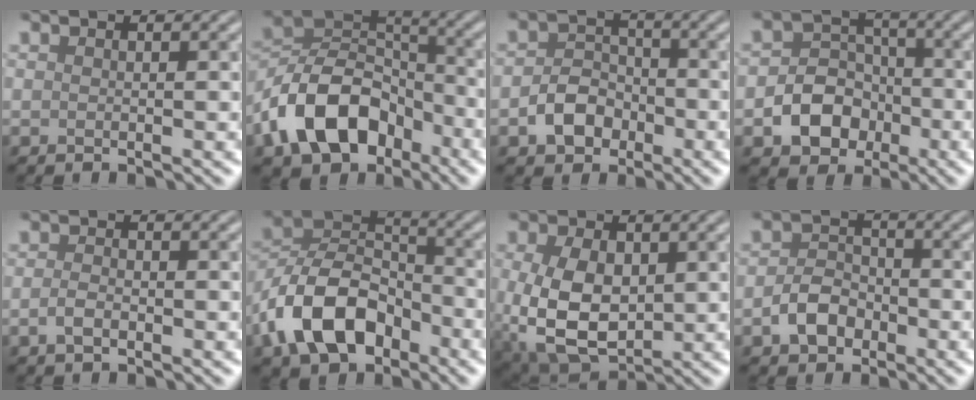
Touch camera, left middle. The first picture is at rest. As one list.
[{"total": 10.6, "force": [-5.3, 6.9, 6.1], "torque": [-0.118, 0.008, -0.113]}, {"total": 3.5, "force": [-1.5, 2.7, 1.8], "torque": [-0.028, 0.004, -0.029]}, {"total": 5.3, "force": [-1.9, 4.3, 2.6], "torque": [-0.021, -0.002, -0.045]}, {"total": 1.4, "force": [-0.6, 0.7, 1.0], "torque": [-0.022, 0.000, -0.015]}, {"total": 9.6, "force": [-4.9, 5.9, 5.9], "torque": [-0.116, 0.011, -0.109]}, {"total": 8.4, "force": [-0.3, 5.4, 6.4], "torque": [-0.148, -0.014, 0.006]}, {"total": 3.2, "force": [-1.5, 2.3, 1.7], "torque": [-0.028, 0.005, -0.031]}]